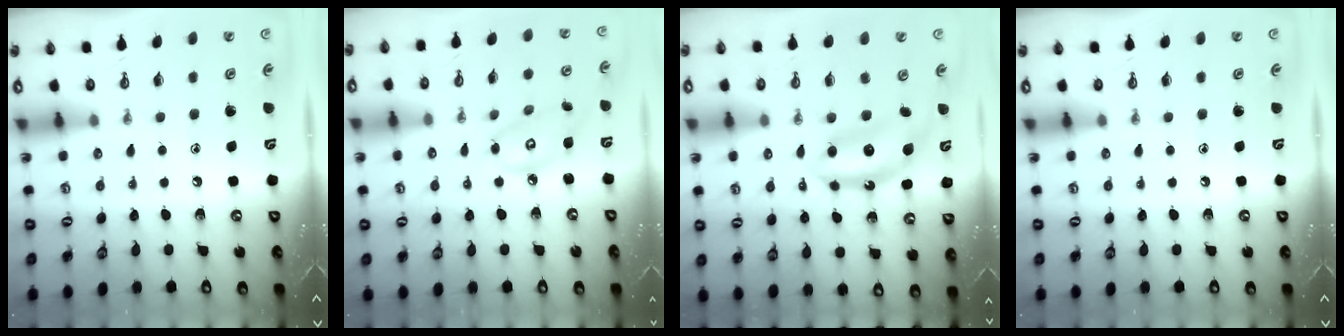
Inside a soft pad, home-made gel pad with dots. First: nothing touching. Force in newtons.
{"total": 8.1, "press": 8.1, "slide": 0.5}
{"total": 6.5, "press": 6.5, "slide": 0.3}
{"total": 0.0}